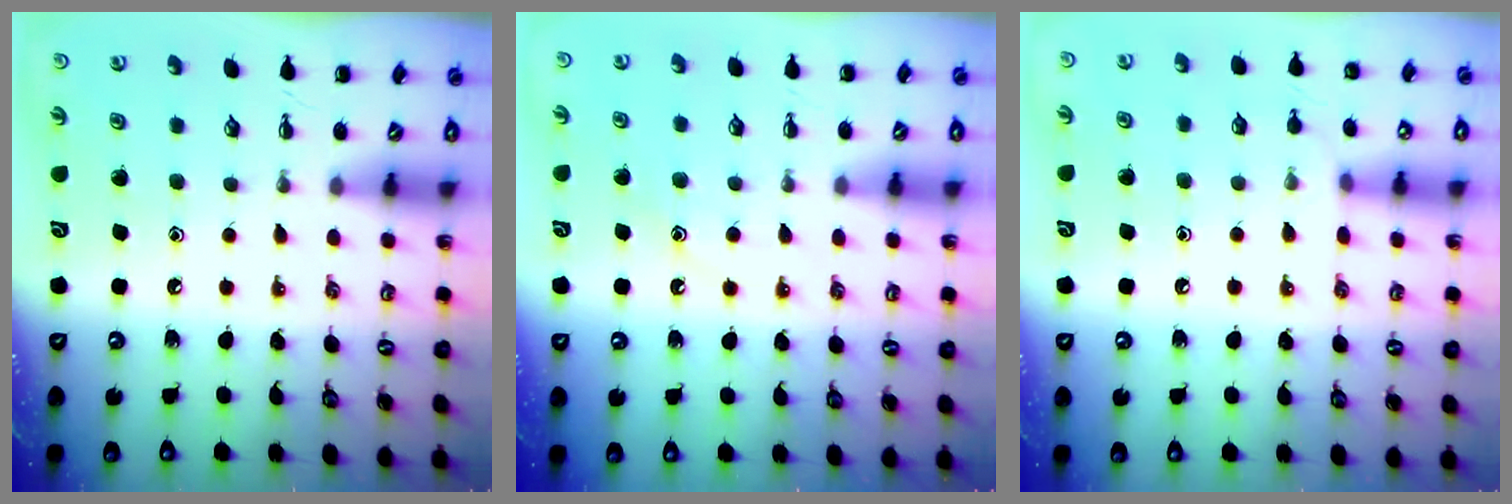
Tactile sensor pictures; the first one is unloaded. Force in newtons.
{"total": 8.4, "press": 8.3, "slide": 1.3}
{"total": 7.3, "press": 7.0, "slide": 2.1}